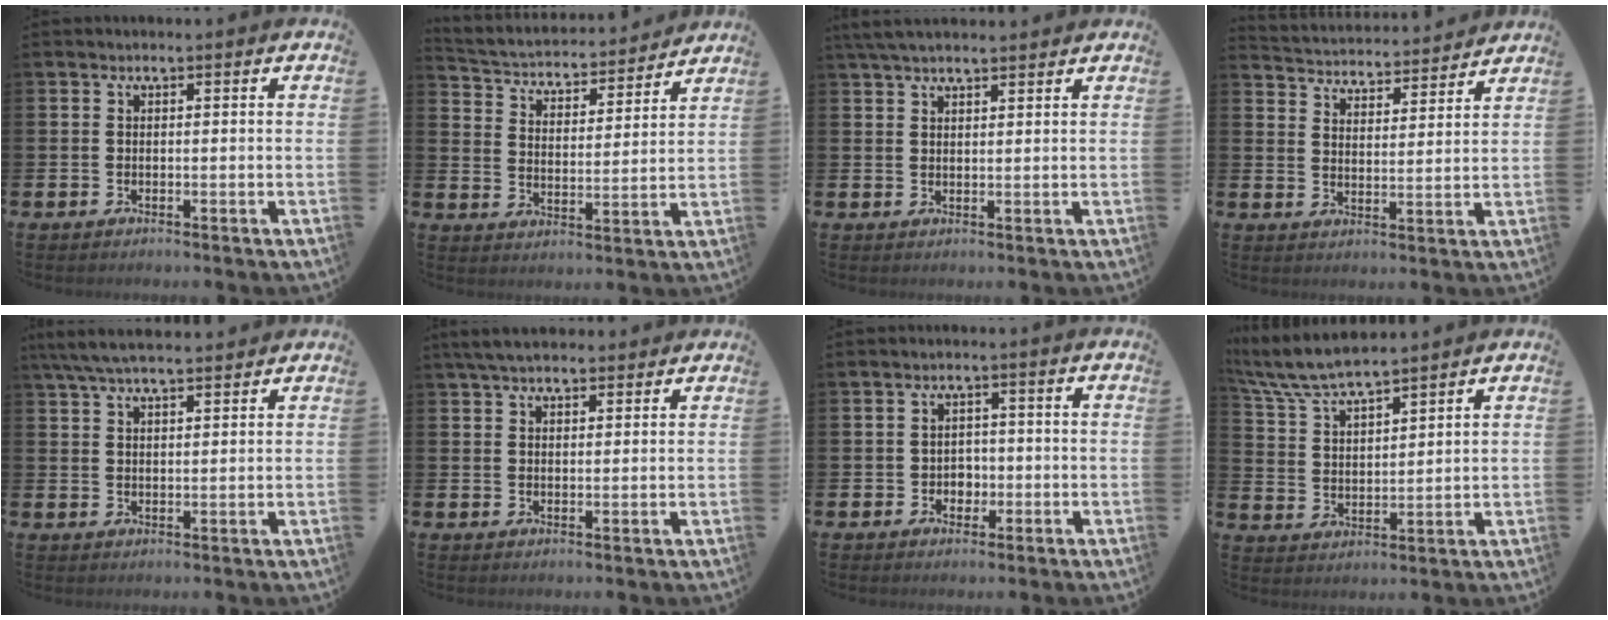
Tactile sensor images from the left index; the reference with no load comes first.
{"total": 4.1, "force": [3.9, 1.3, 0.5], "torque": [-0.037, -0.040, 0.058]}
{"total": 3.9, "force": [3.4, 0.8, 1.6], "torque": [-0.034, -0.007, 0.063]}
{"total": 4.3, "force": [4.3, 0.7, -0.3], "torque": [-0.010, -0.040, 0.071]}
{"total": 5.8, "force": [5.2, 1.0, 2.2], "torque": [-0.053, -0.015, 0.096]}
{"total": 4.4, "force": [3.9, 1.4, 1.4], "torque": [-0.037, -0.006, 0.074]}
{"total": 2.3, "force": [-0.5, 2.1, 0.8], "torque": [-0.009, 0.002, -0.017]}
{"total": 7.3, "force": [7.0, 0.8, 2.0], "torque": [-0.068, -0.034, 0.125]}